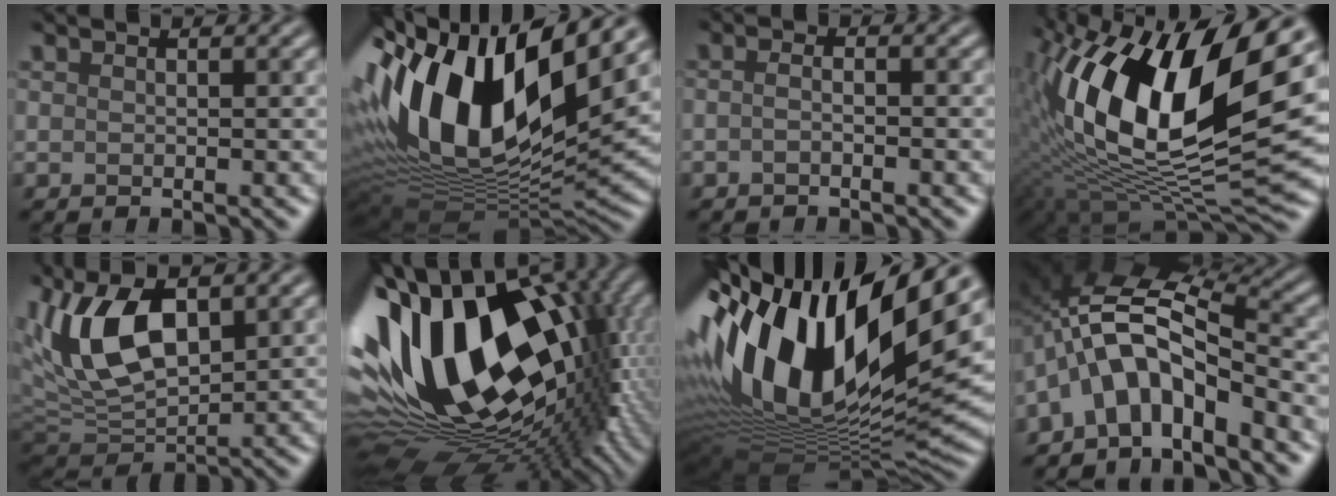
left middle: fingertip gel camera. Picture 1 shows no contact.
{"total": 16.6, "force": [4.8, 8.6, 13.4], "torque": [-0.275, 0.013, 0.086]}
{"total": 0.9, "force": [-0.6, 0.0, 0.6], "torque": [-0.012, 0.003, -0.007]}
{"total": 16.3, "force": [4.9, 7.2, 13.8], "torque": [-0.261, 0.009, 0.089]}
{"total": 8.9, "force": [2.3, 4.4, 7.4], "torque": [-0.157, 0.019, 0.043]}
{"total": 18.9, "force": [1.9, 10.4, 15.6], "torque": [-0.268, 0.008, 0.043]}
{"total": 17.8, "force": [6.0, 7.6, 14.9], "torque": [-0.274, 0.019, 0.103]}
{"total": 8.8, "force": [-3.8, 3.9, 6.9], "torque": [-0.119, 0.028, -0.072]}